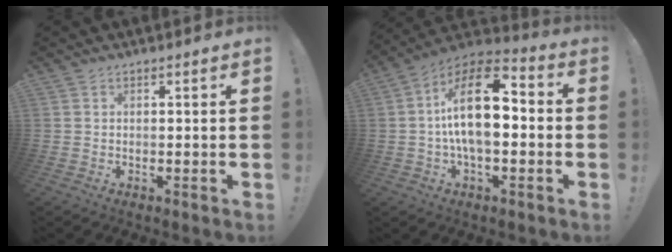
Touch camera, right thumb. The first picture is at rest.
{"total": 18.6, "force": [0.3, 9.4, 16.1], "torque": [-0.271, 0.007, 0.001]}